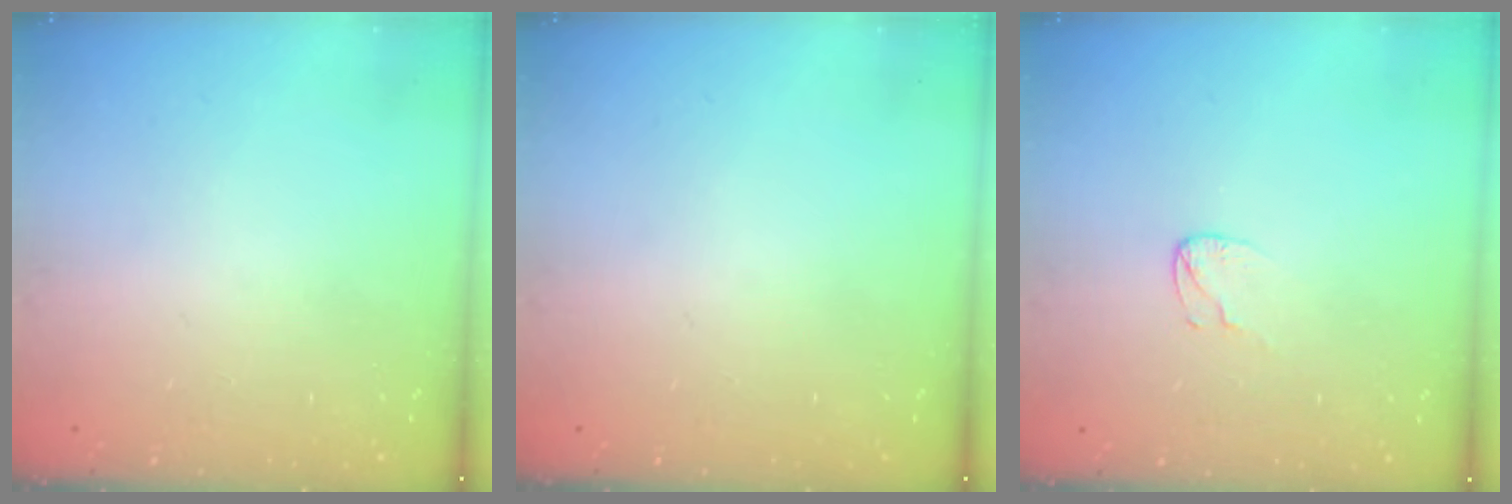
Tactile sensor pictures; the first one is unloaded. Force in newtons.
{"total": 0.0}
{"total": 3.9, "press": 3.9, "slide": 0.3}